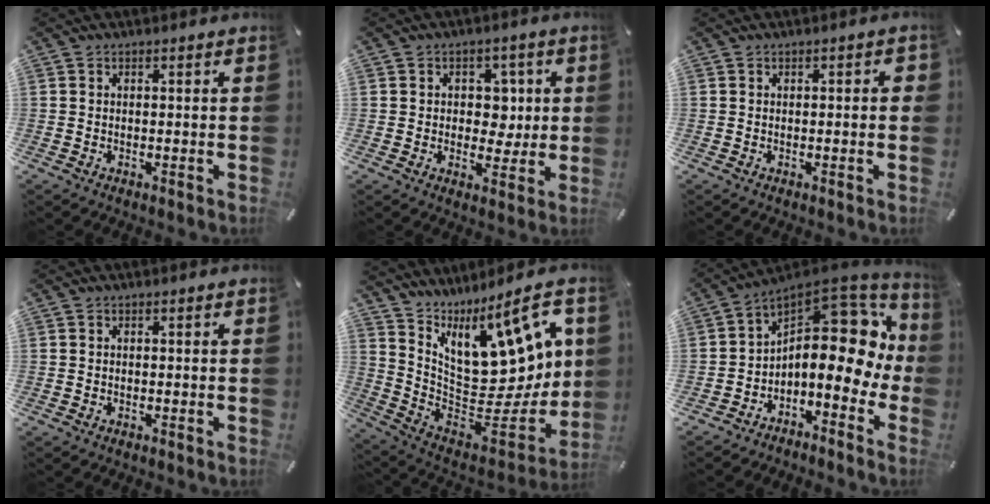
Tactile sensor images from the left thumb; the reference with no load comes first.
{"total": 7.0, "force": [0.7, 5.9, 3.7], "torque": [-0.036, -0.001, 0.007]}
{"total": 1.8, "force": [-0.1, 0.6, 1.7], "torque": [-0.022, 0.001, -0.005]}
{"total": 0.0}
{"total": 17.1, "force": [9.0, 8.4, 11.8], "torque": [-0.166, -0.088, 0.158]}
{"total": 16.8, "force": [2.9, 9.6, 13.4], "torque": [-0.191, -0.051, 0.049]}